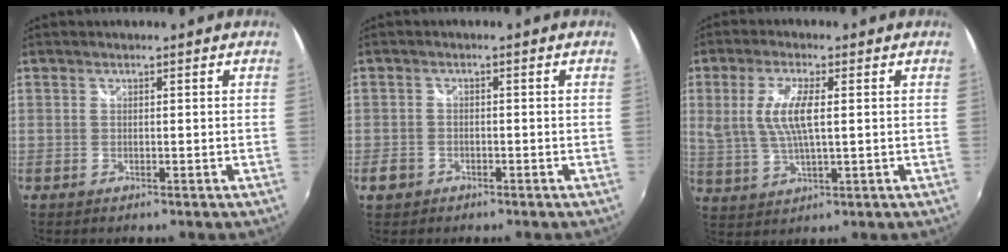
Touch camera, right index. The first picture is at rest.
{"total": 2.9, "force": [-1.8, 2.1, 0.9], "torque": [-0.023, -0.002, -0.031]}
{"total": 7.8, "force": [1.2, 2.1, 7.4], "torque": [-0.154, -0.001, 0.031]}